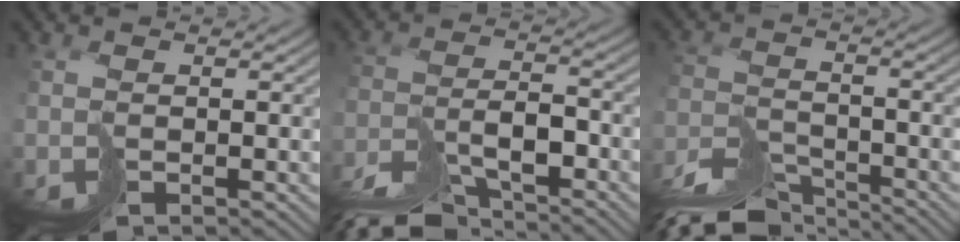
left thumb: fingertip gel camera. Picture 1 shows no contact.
{"total": 8.8, "force": [-7.8, 1.7, 3.8], "torque": [-0.062, -0.003, -0.142]}
{"total": 8.8, "force": [-8.4, 1.3, 2.4], "torque": [-0.042, -0.008, -0.154]}